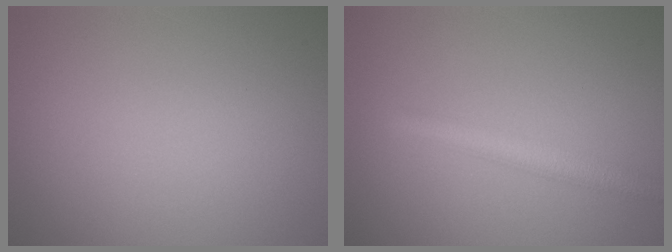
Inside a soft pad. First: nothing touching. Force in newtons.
{"total": 2.8, "press": 2.8, "slide": 0.1}